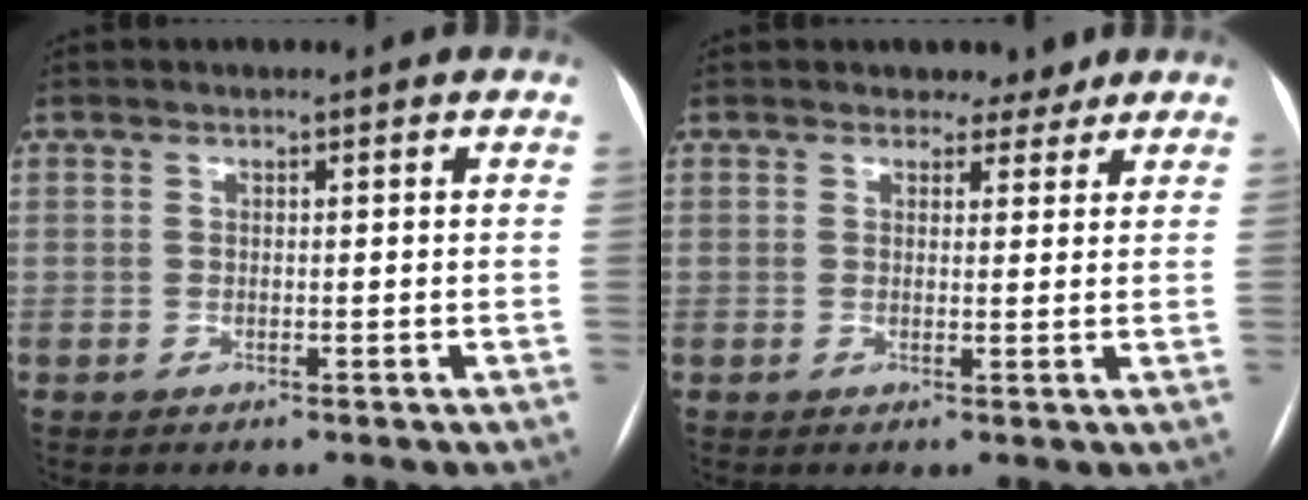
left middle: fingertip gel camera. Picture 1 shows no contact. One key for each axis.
{"total": 2.9, "fx": 2.3, "fy": 1.6, "fz": 0.3, "tx": 0.001, "ty": 0.002, "tz": 0.027}